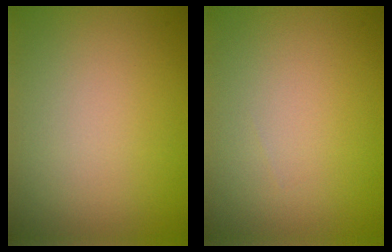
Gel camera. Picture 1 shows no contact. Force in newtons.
{"total": 0.0}